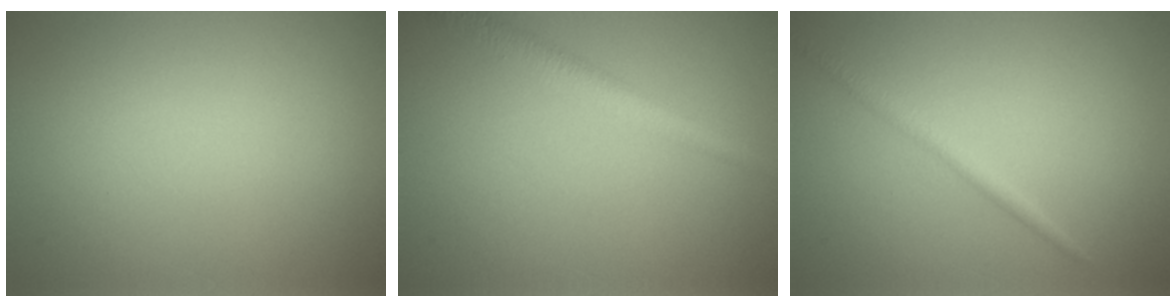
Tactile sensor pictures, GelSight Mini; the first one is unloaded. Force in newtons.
{"total": 2.4, "press": 2.4, "slide": 0.1}
{"total": 1.4, "press": 1.4, "slide": 0.1}